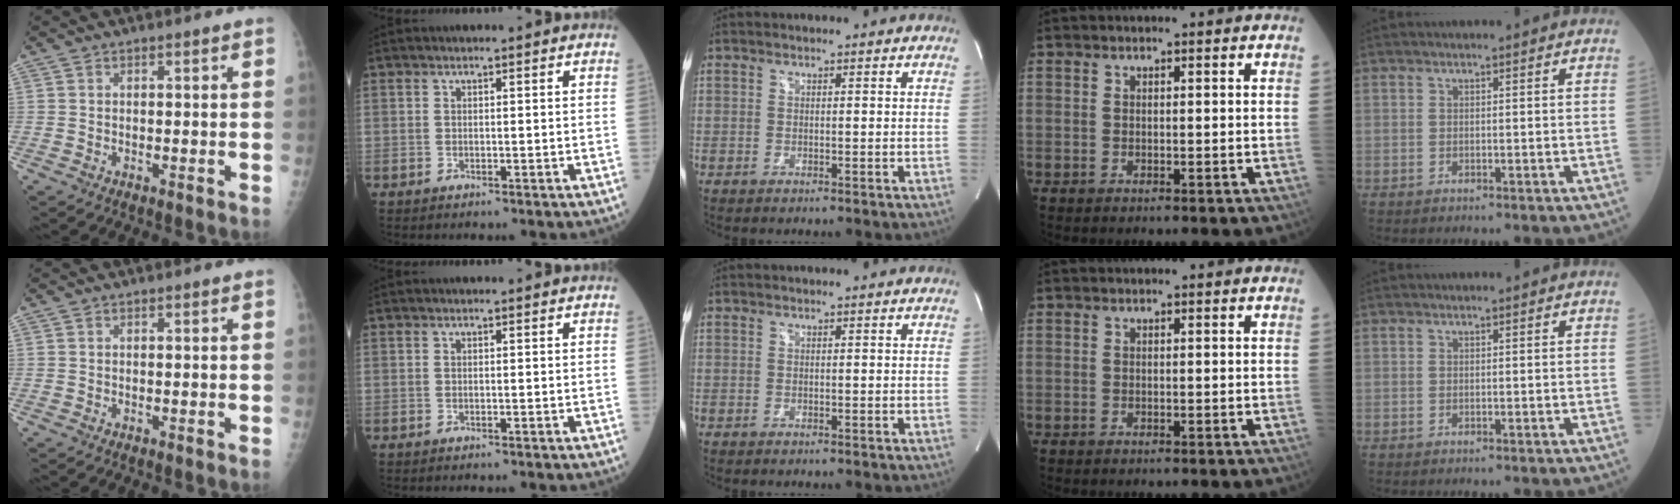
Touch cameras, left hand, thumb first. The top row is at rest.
{}